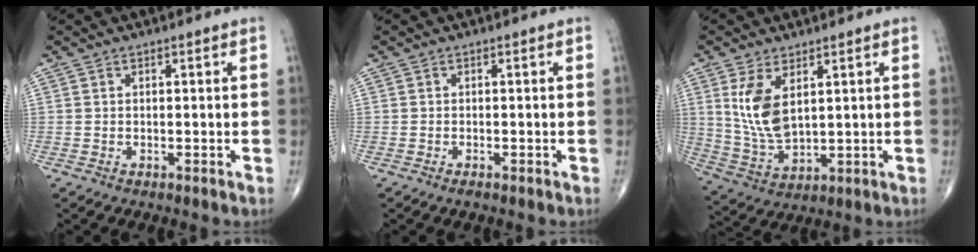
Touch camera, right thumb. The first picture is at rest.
{"total": 0.7, "force": [-0.5, 0.2, 0.5], "torque": [-0.011, 0.001, -0.009]}
{"total": 9.6, "force": [3.2, 4.9, 7.6], "torque": [-0.146, -0.018, 0.077]}